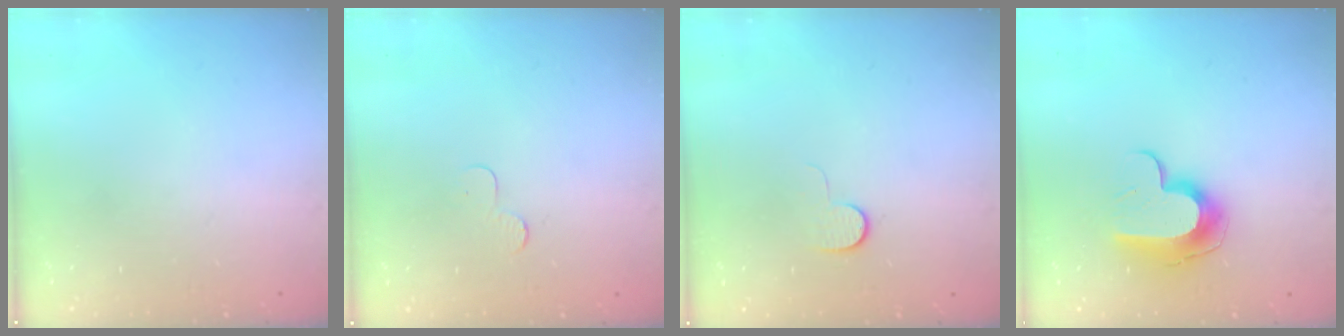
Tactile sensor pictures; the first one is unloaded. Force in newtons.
{"total": 3.7, "press": 3.7, "slide": 0.4}
{"total": 4.8, "press": 4.7, "slide": 0.5}
{"total": 10.0, "press": 9.9, "slide": 1.1}